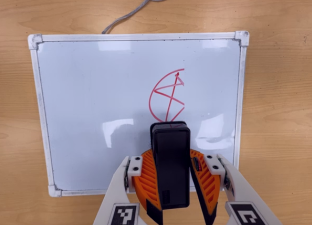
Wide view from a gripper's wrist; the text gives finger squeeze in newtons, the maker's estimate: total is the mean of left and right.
{"total": 9.1, "left": 9.1, "right": 9.0}